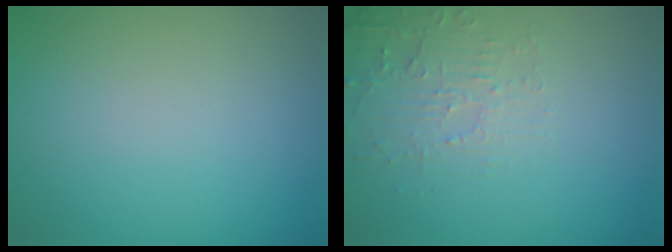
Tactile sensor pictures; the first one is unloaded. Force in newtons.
{"total": 2.8, "press": 2.7, "slide": 0.6}